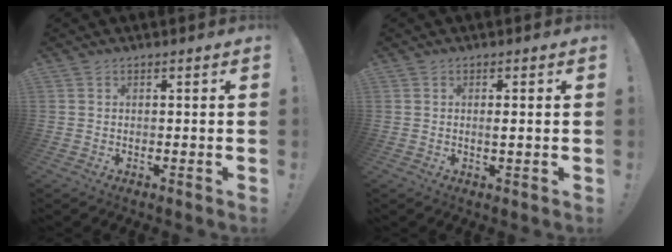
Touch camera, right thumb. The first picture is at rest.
{"total": 1.8, "force": [0.2, 0.2, 1.8], "torque": [-0.019, -0.007, -0.002]}